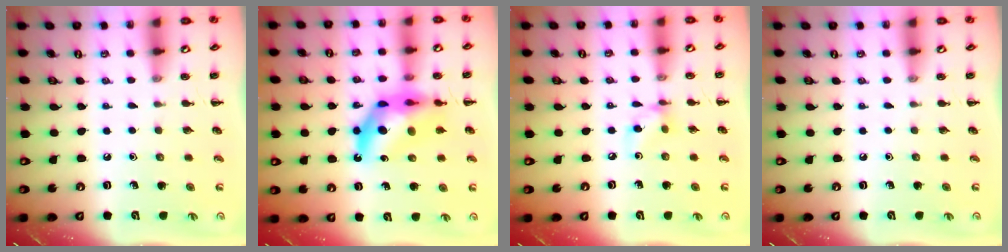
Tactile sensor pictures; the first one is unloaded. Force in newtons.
{"total": 12.4, "press": 11.8, "slide": 3.6}
{"total": 5.6, "press": 5.6, "slide": 0.3}
{"total": 0.0}